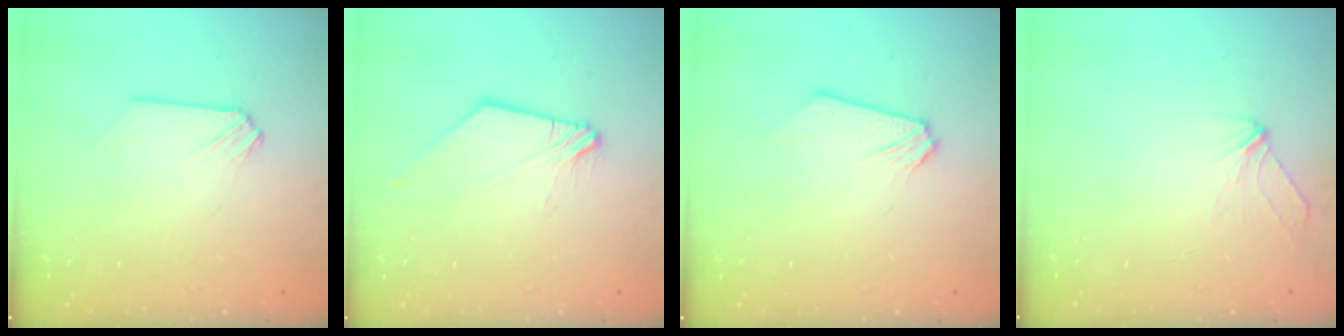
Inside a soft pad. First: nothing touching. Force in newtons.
{"total": 1.0, "press": 1.0, "slide": 0.2}
{"total": 0.0}
{"total": 3.8, "press": 3.6, "slide": 1.0}